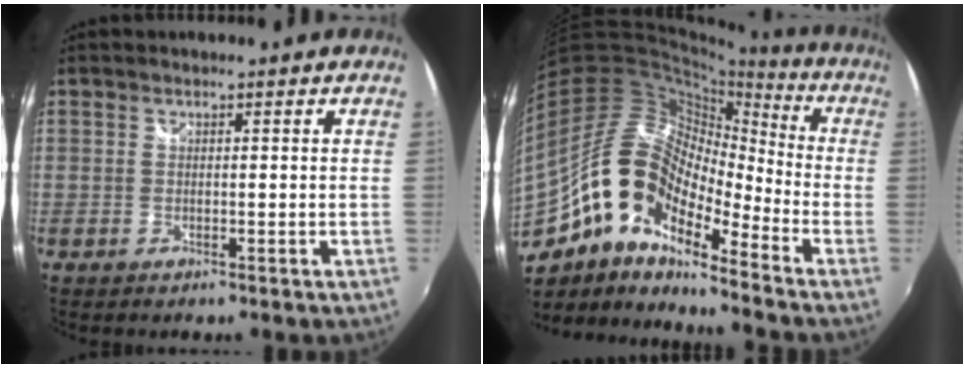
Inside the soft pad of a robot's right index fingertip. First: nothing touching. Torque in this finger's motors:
{"motor_torque": [0.70, -0.60, 0.87, 0.14]}